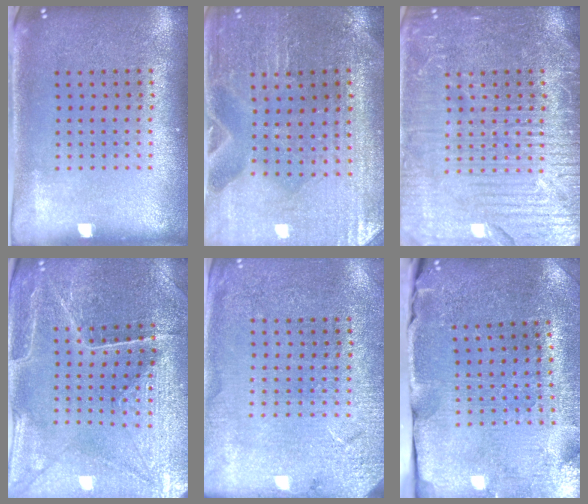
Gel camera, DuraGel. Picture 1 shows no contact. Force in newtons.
{"total": 0.8, "press": 0.8, "slide": 0.1}
{"total": 7.2, "press": 7.2, "slide": 0.9}
{"total": 2.9, "press": 2.9, "slide": 0.2}
{"total": 2.6, "press": 2.6, "slide": 0.2}
{"total": 3.7, "press": 3.6, "slide": 0.6}